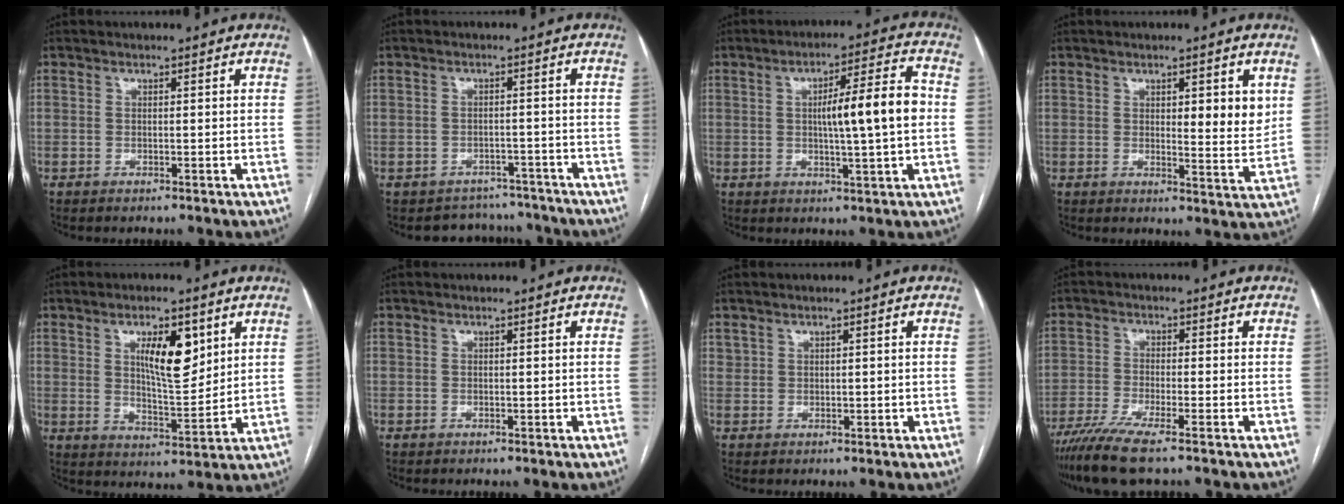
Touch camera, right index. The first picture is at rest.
{"total": 5.4, "force": [-4.8, 2.4, -1.0], "torque": [0.019, 0.025, -0.061]}
{"total": 10.6, "force": [0.5, 0.5, 10.6], "torque": [-0.166, 0.013, 0.007]}
{"total": 6.1, "force": [2.0, 1.5, 5.5], "torque": [-0.071, -0.015, 0.024]}
{"total": 9.6, "force": [3.8, 3.1, 8.3], "torque": [-0.138, -0.001, 0.070]}
{"total": 0.0}
{"total": 1.1, "force": [0.7, 0.7, 0.4], "torque": [-0.005, 0.000, 0.018]}
{"total": 7.8, "force": [-5.9, 0.1, 5.1], "torque": [-0.094, -0.018, -0.106]}